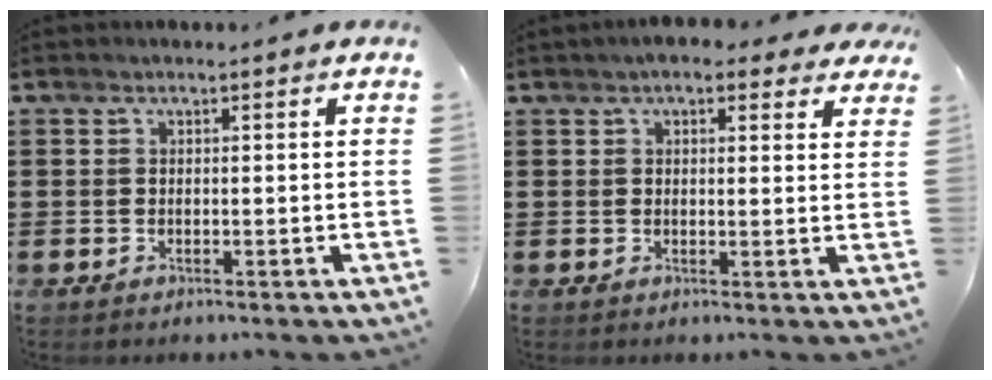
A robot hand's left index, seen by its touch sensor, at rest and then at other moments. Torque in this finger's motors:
{"motor_torque": [1.09, -1.05, 0.01, 0.07]}